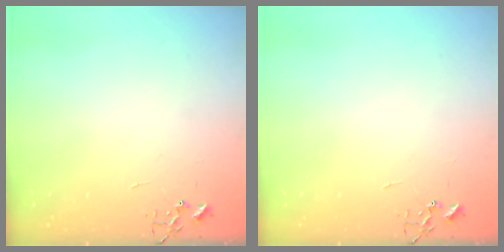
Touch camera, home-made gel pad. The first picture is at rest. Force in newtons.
{"total": 0.0}